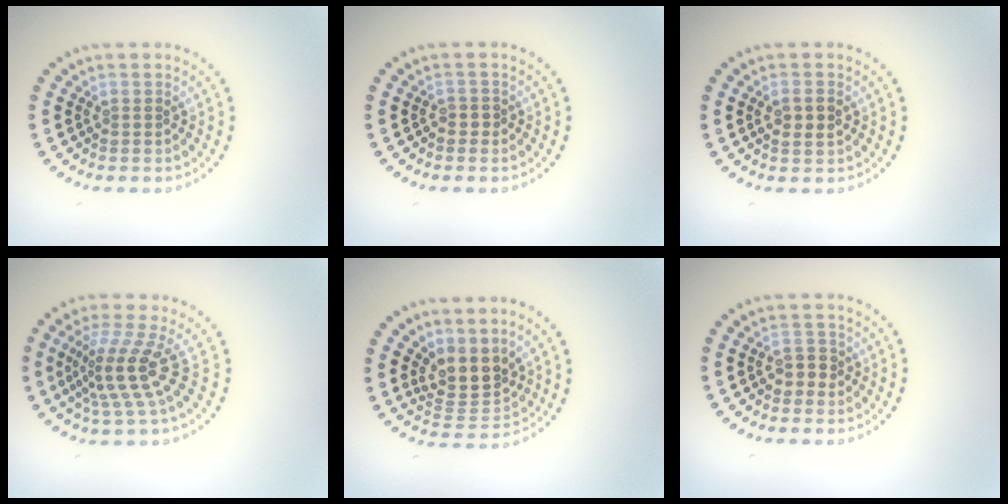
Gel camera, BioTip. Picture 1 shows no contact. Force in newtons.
{"total": 0.6, "press": 0.5, "slide": 0.3}
{"total": 2.1, "press": 2.1, "slide": 0.2}
{"total": 4.2, "press": 2.8, "slide": 3.1}
{"total": 3.5, "press": 2.7, "slide": 2.3}
{"total": 1.9, "press": 1.8, "slide": 0.7}